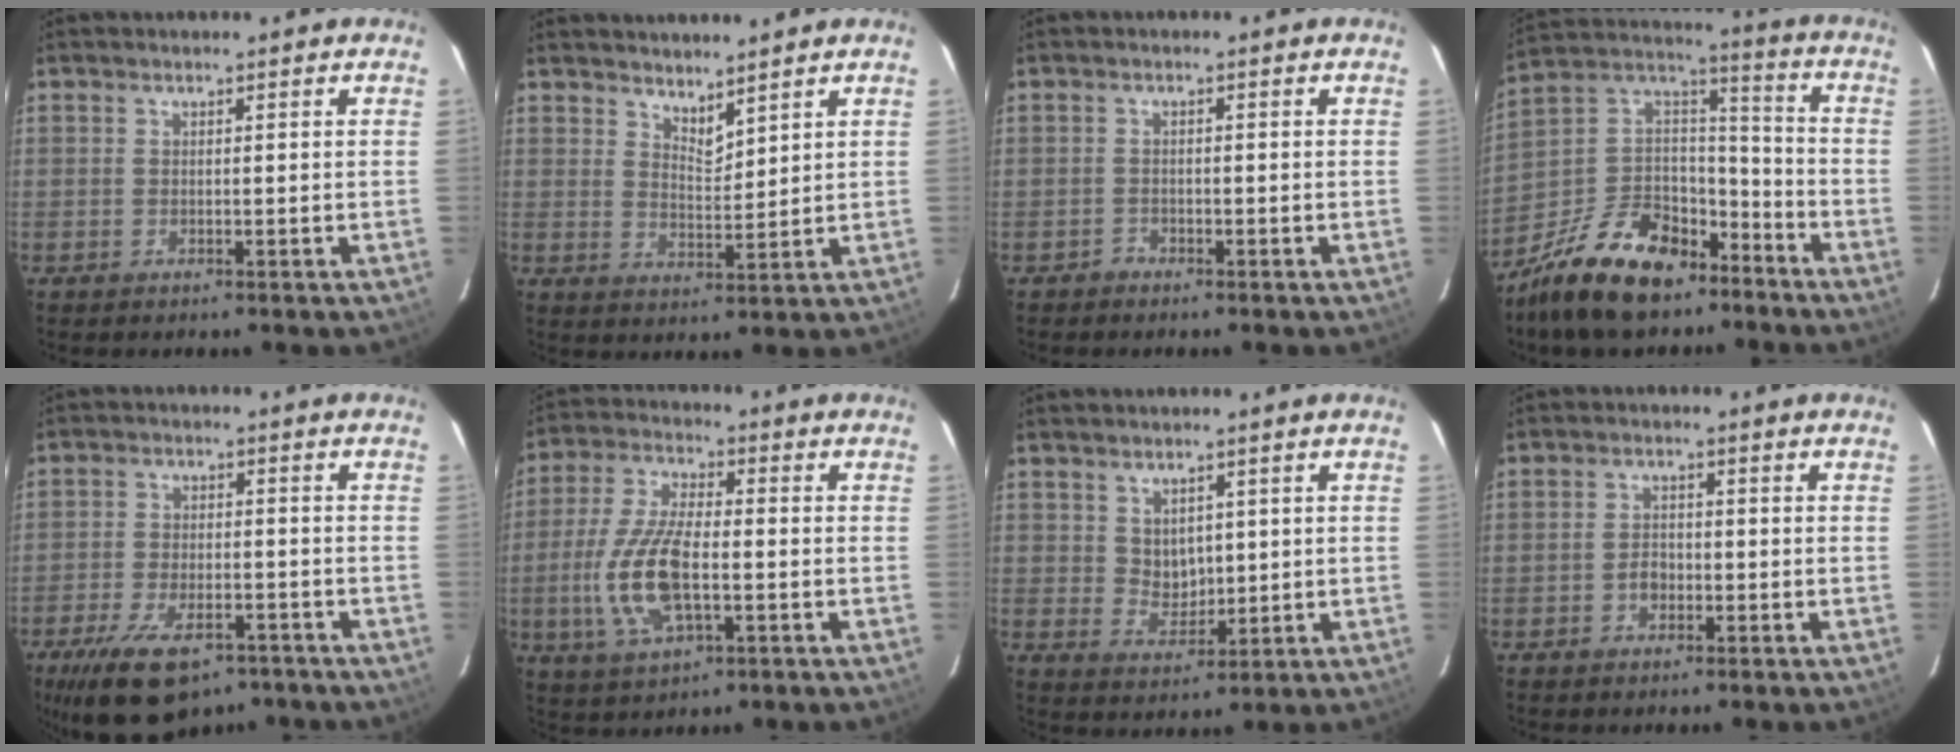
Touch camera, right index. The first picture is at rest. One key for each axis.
{"total": 4.1, "fx": 3.7, "fy": 1.0, "fz": 1.3, "tx": -0.016, "ty": -0.007, "tz": 0.065}
{"total": 1.1, "fx": -0.9, "fy": 0.4, "fz": -0.5, "tx": 0.008, "ty": 0.006, "tz": -0.017}
{"total": 21.0, "fx": -14.0, "fy": 11.7, "fz": 10.4, "tx": -0.233, "ty": 0.040, "tz": -0.225}
{"total": 15.3, "fx": -10.0, "fy": 7.1, "fz": 9.1, "tx": -0.196, "ty": -0.023, "tz": -0.158}
{"total": 13.4, "fx": -2.7, "fy": 5.6, "fz": 11.9, "tx": -0.257, "ty": -0.002, "tz": -0.051}
{"total": 4.3, "fx": 1.6, "fy": 3.6, "fz": 1.9, "tx": -0.027, "ty": -0.001, "tz": 0.040}
{"total": 2.6, "fx": -1.1, "fy": 2.0, "fz": 1.3, "tx": -0.026, "ty": 0.007, "tz": -0.018}